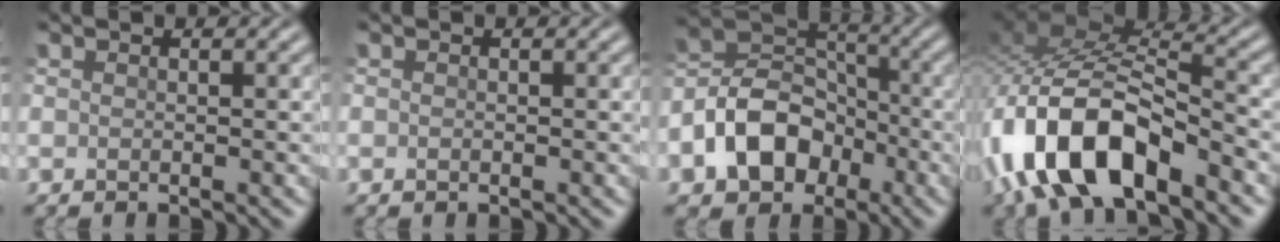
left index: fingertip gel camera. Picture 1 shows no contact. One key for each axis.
{"total": 0.0}
{"total": 7.9, "fx": -3.3, "fy": 5.7, "fz": 4.3, "tx": -0.076, "ty": 0.006, "tz": -0.076}
{"total": 12.1, "fx": -6.0, "fy": 5.8, "fz": 8.8, "tx": -0.170, "ty": 0.002, "tz": -0.115}